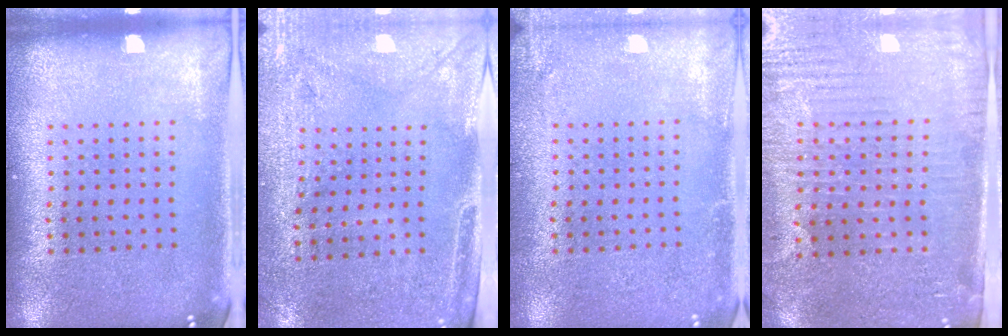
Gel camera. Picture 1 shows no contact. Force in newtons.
{"total": 2.9, "press": 2.4, "slide": 1.5}
{"total": 1.8, "press": 1.8, "slide": 0.2}
{"total": 3.4, "press": 3.1, "slide": 1.3}